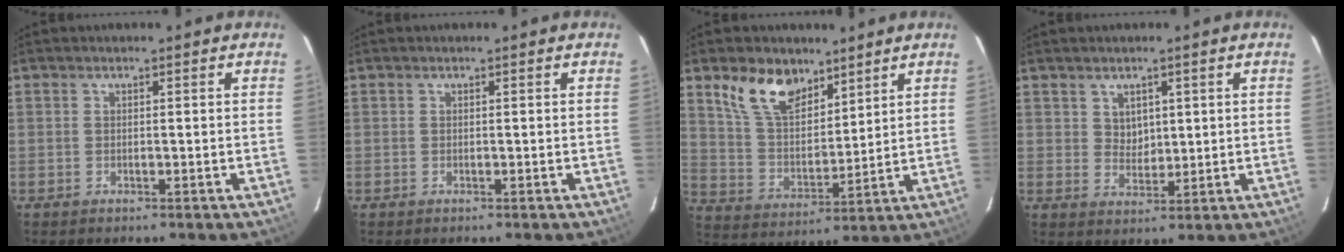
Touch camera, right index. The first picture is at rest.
{"total": 0.0}
{"total": 12.3, "force": [8.0, 6.6, 6.6], "torque": [-0.130, 0.016, 0.160]}
{"total": 3.6, "force": [1.6, 2.9, 1.3], "torque": [-0.017, 0.003, 0.034]}